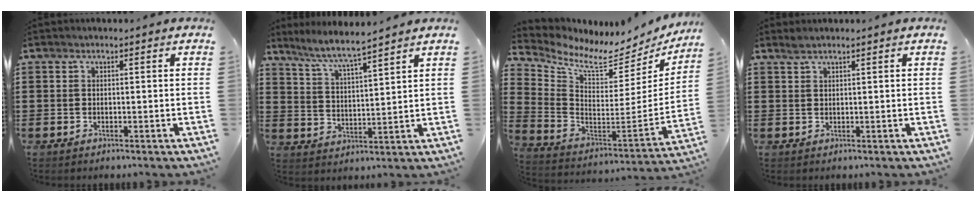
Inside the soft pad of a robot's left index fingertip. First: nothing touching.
{"total": 5.6, "force": [5.1, -0.4, 2.3], "torque": [-0.066, -0.029, 0.086]}
{"total": 6.9, "force": [5.7, 1.7, 3.6], "torque": [-0.102, -0.058, 0.094]}
{"total": 1.2, "force": [0.9, 0.0, 0.8], "torque": [-0.016, 0.000, 0.018]}